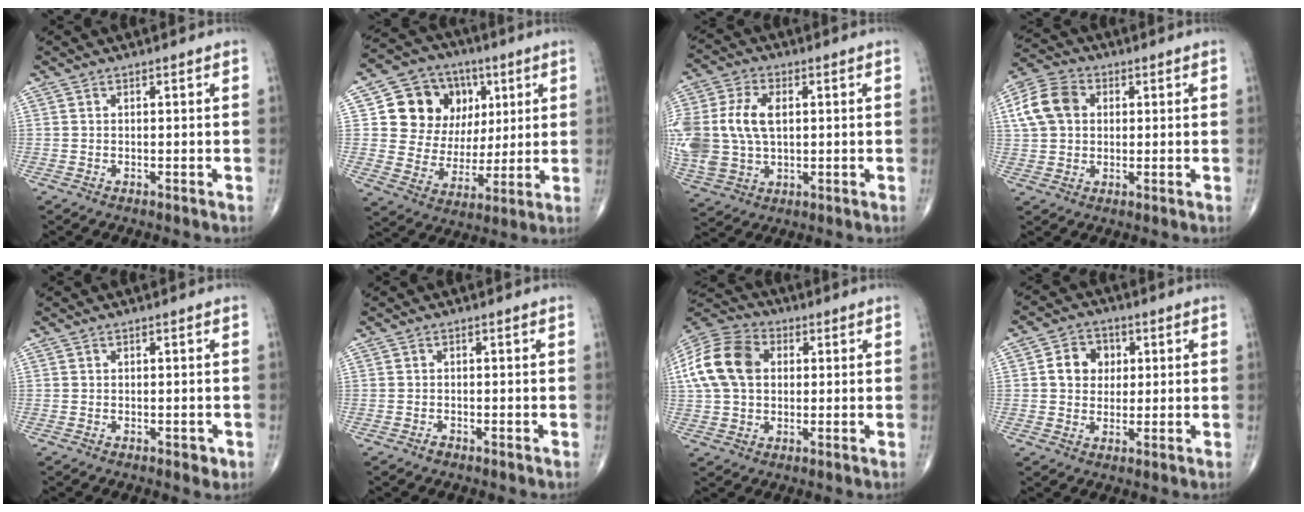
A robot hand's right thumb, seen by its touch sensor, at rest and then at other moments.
{"total": 16.5, "force": [5.0, 13.9, 7.5], "torque": [-0.074, 0.006, 0.097]}
{"total": 19.0, "force": [1.7, 13.1, 13.7], "torque": [-0.344, 0.007, 0.046]}
{"total": 9.6, "force": [2.1, 7.4, 5.8], "torque": [-0.104, 0.014, 0.032]}
{"total": 1.4, "force": [-0.4, 1.0, 0.9], "torque": [-0.003, 0.000, -0.004]}
{"total": 0.8, "force": [-0.6, 0.5, 0.2], "torque": [-0.001, 0.001, -0.014]}
{"total": 15.9, "force": [2.8, 11.5, 10.7], "torque": [-0.217, 0.022, 0.045]}
{"total": 6.9, "force": [1.3, 5.9, 3.4], "torque": [-0.024, 0.002, 0.017]}